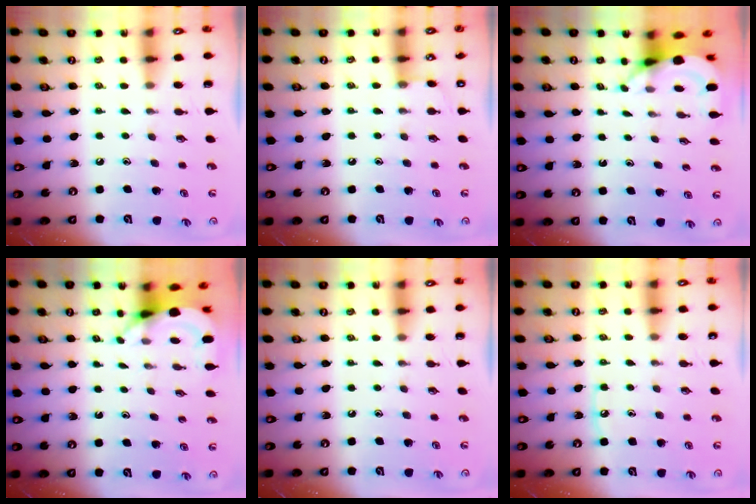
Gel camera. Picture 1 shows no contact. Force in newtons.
{"total": 3.2, "press": 3.2, "slide": 0.4}
{"total": 3.8, "press": 3.8, "slide": 0.3}
{"total": 3.8, "press": 3.8, "slide": 0.3}
{"total": 0.0}
{"total": 3.7, "press": 3.7, "slide": 0.5}